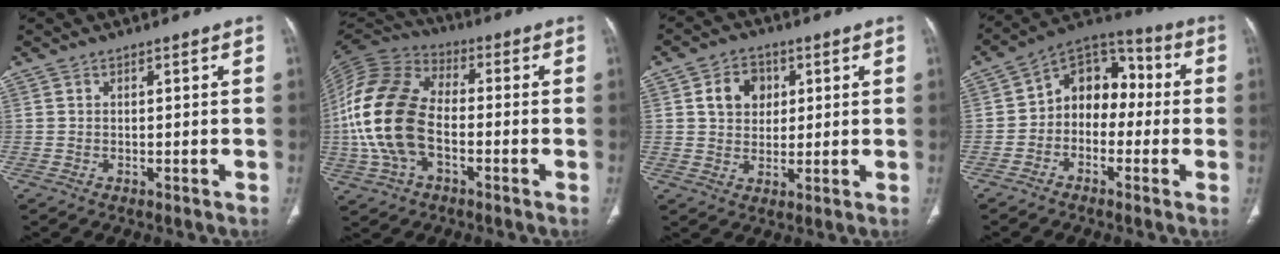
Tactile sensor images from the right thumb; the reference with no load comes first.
{"total": 18.6, "force": [-2.8, 11.4, 14.4], "torque": [-0.310, 0.026, -0.056]}
{"total": 7.2, "force": [2.1, 5.8, 3.7], "torque": [-0.031, -0.002, 0.035]}
{"total": 11.5, "force": [-1.0, 8.7, 7.5], "torque": [-0.069, 0.048, -0.037]}